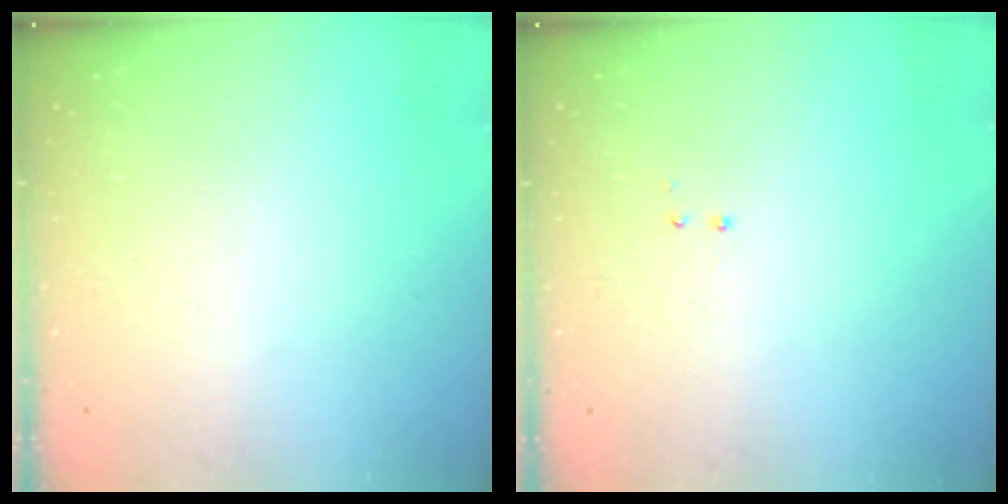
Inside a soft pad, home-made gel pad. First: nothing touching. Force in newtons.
{"total": 2.9, "press": 2.8, "slide": 0.6}